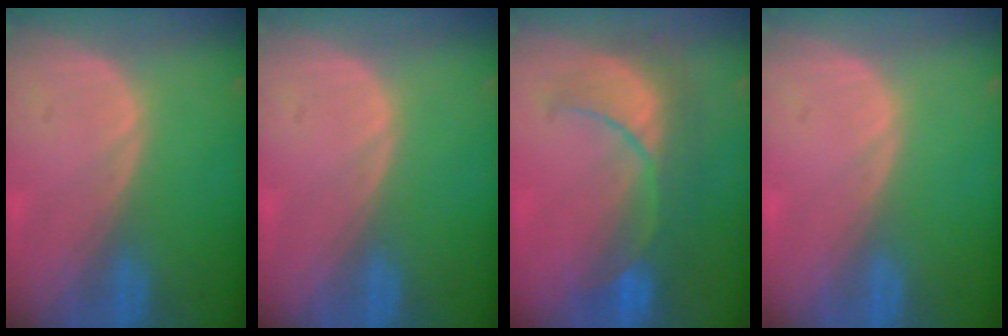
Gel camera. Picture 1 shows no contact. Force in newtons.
{"total": 0.0}
{"total": 8.2, "press": 8.1, "slide": 0.8}
{"total": 0.0}